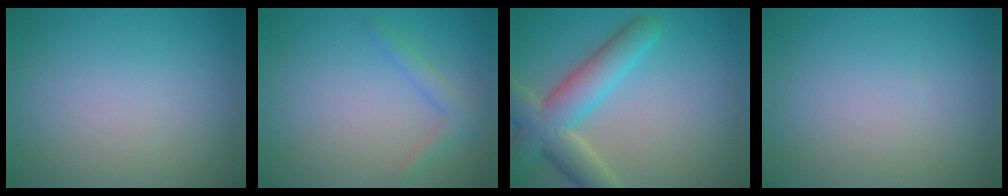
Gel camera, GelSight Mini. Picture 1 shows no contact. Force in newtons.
{"total": 1.6, "press": 1.6, "slide": 0.1}
{"total": 6.3, "press": 6.3, "slide": 0.5}
{"total": 0.0}